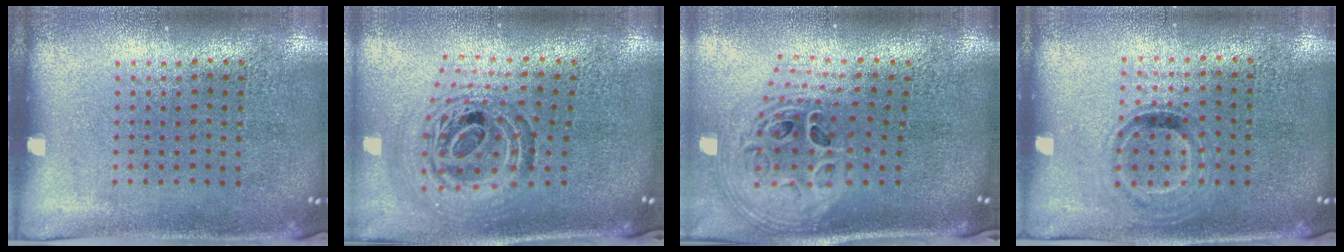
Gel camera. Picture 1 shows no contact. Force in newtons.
{"total": 1.5, "press": 1.2, "slide": 0.8}
{"total": 2.8, "press": 2.0, "slide": 2.0}
{"total": 0.8, "press": 0.7, "slide": 0.4}